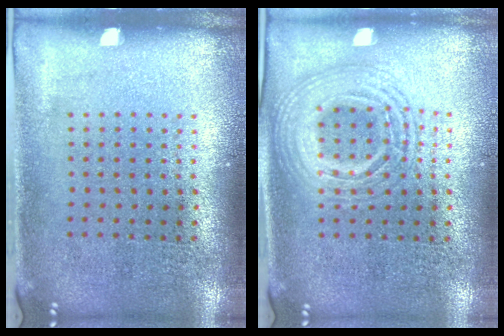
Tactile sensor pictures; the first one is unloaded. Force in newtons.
{"total": 2.6, "press": 2.6, "slide": 0.3}